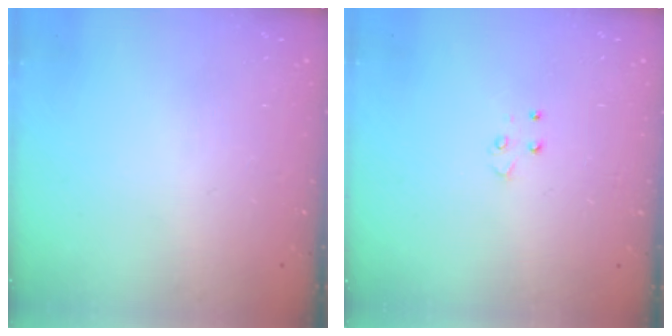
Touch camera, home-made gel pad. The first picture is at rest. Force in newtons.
{"total": 3.5, "press": 3.5, "slide": 0.3}